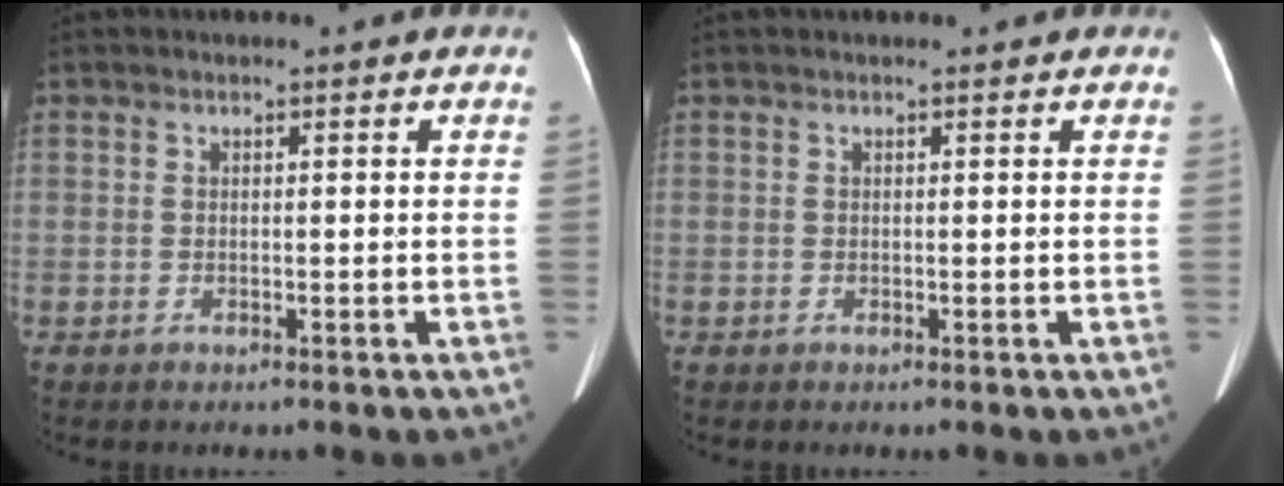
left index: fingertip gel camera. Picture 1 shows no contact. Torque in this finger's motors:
{"motor_torque": [-0.24, -0.02, 0.02, 0.02]}